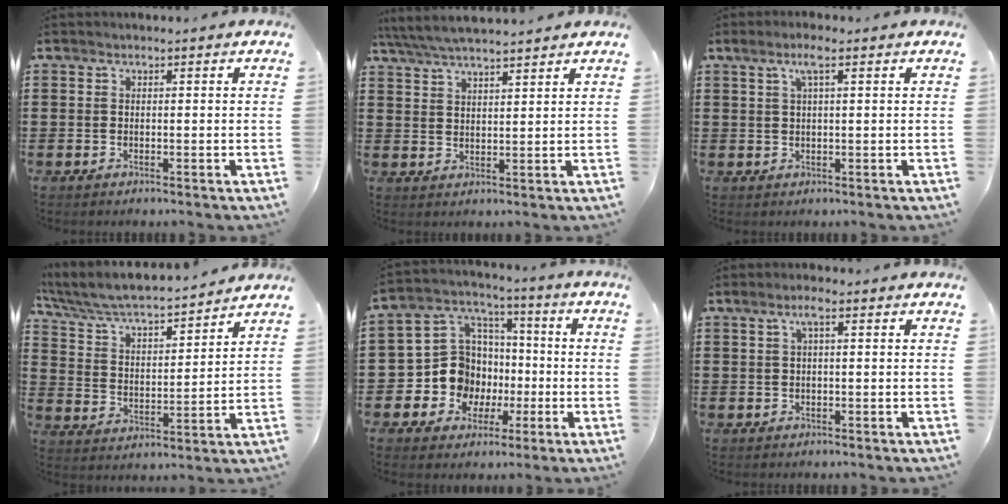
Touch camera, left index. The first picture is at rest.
{"total": 5.0, "force": [4.6, 0.4, 1.9], "torque": [-0.052, -0.012, 0.083]}
{"total": 3.4, "force": [1.5, 0.5, 3.0], "torque": [-0.063, 0.004, 0.024]}
{"total": 5.9, "force": [5.4, 0.6, 2.3], "torque": [-0.069, -0.040, 0.087]}
{"total": 10.7, "force": [-2.0, 10.1, 3.0], "torque": [-0.114, 0.005, -0.030]}
{"total": 2.4, "force": [0.7, 0.4, 2.3], "torque": [-0.046, 0.005, 0.010]}